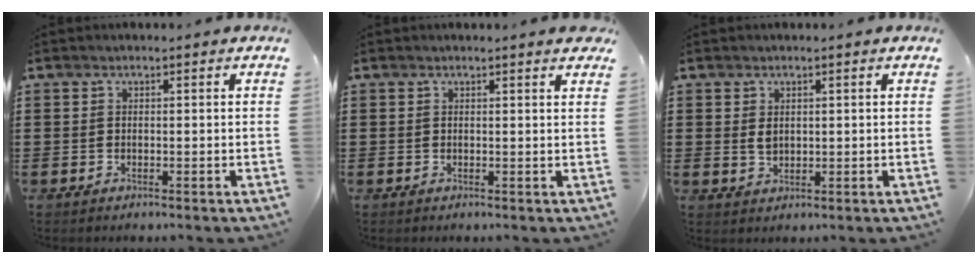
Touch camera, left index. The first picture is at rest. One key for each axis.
{"total": 1.2, "fx": 1.0, "fy": -0.1, "fz": 0.7, "tx": -0.006, "ty": -0.003, "tz": 0.016}
{"total": 1.8, "fx": 0.5, "fy": 1.2, "fz": 1.2, "tx": -0.027, "ty": 0.005, "tz": 0.008}